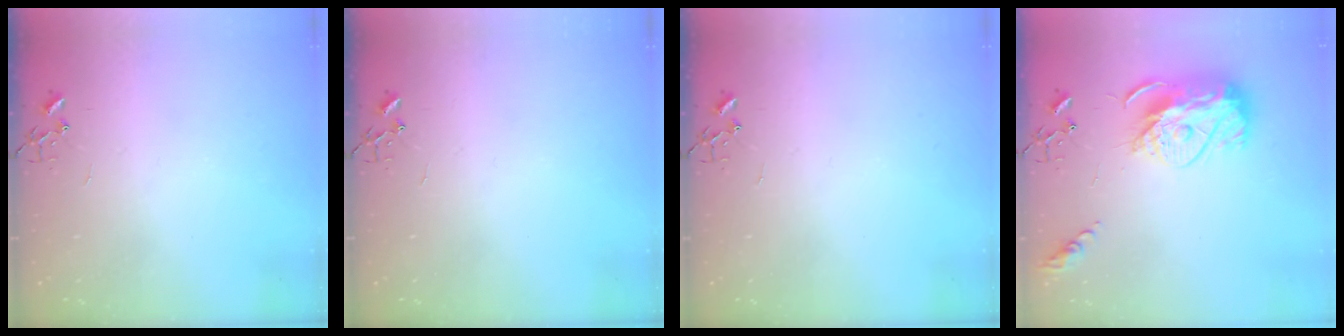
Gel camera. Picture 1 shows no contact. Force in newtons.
{"total": 0.0}
{"total": 0.0}
{"total": 15.7, "press": 15.6, "slide": 1.6}